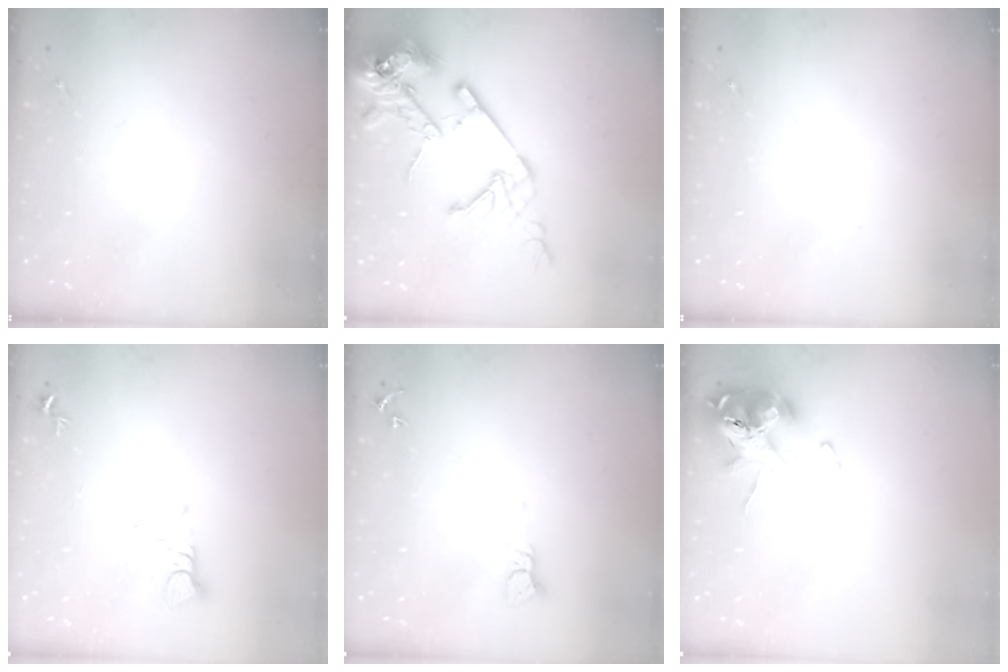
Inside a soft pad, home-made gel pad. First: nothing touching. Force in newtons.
{"total": 18.4, "press": 18.2, "slide": 2.5}
{"total": 0.0}
{"total": 4.3, "press": 4.3, "slide": 0.3}
{"total": 3.7, "press": 3.7, "slide": 0.3}
{"total": 11.4, "press": 11.3, "slide": 1.8}